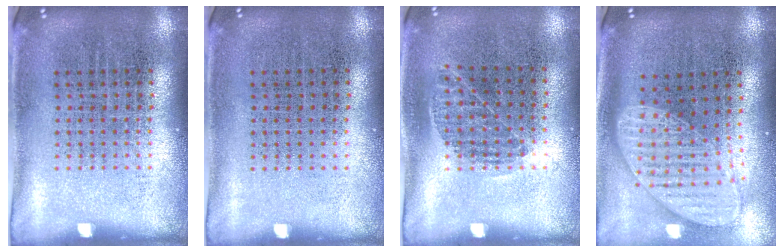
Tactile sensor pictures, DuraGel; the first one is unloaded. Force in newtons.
{"total": 0.0}
{"total": 0.8, "press": 0.6, "slide": 0.5}
{"total": 1.9, "press": 1.5, "slide": 1.2}